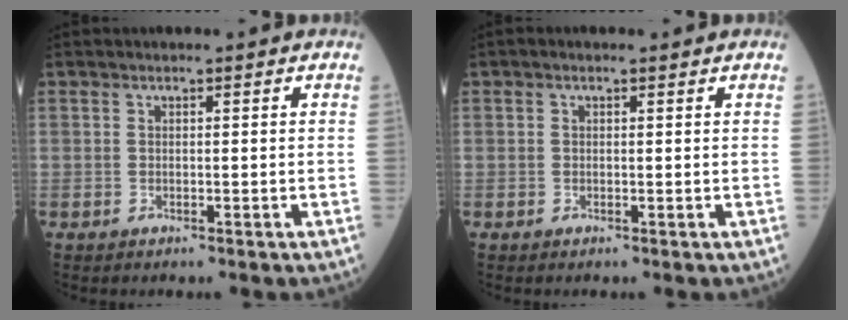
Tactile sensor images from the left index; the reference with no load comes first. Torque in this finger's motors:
{"motor_torque": [0.02, -0.05, -0.30, 0.02]}